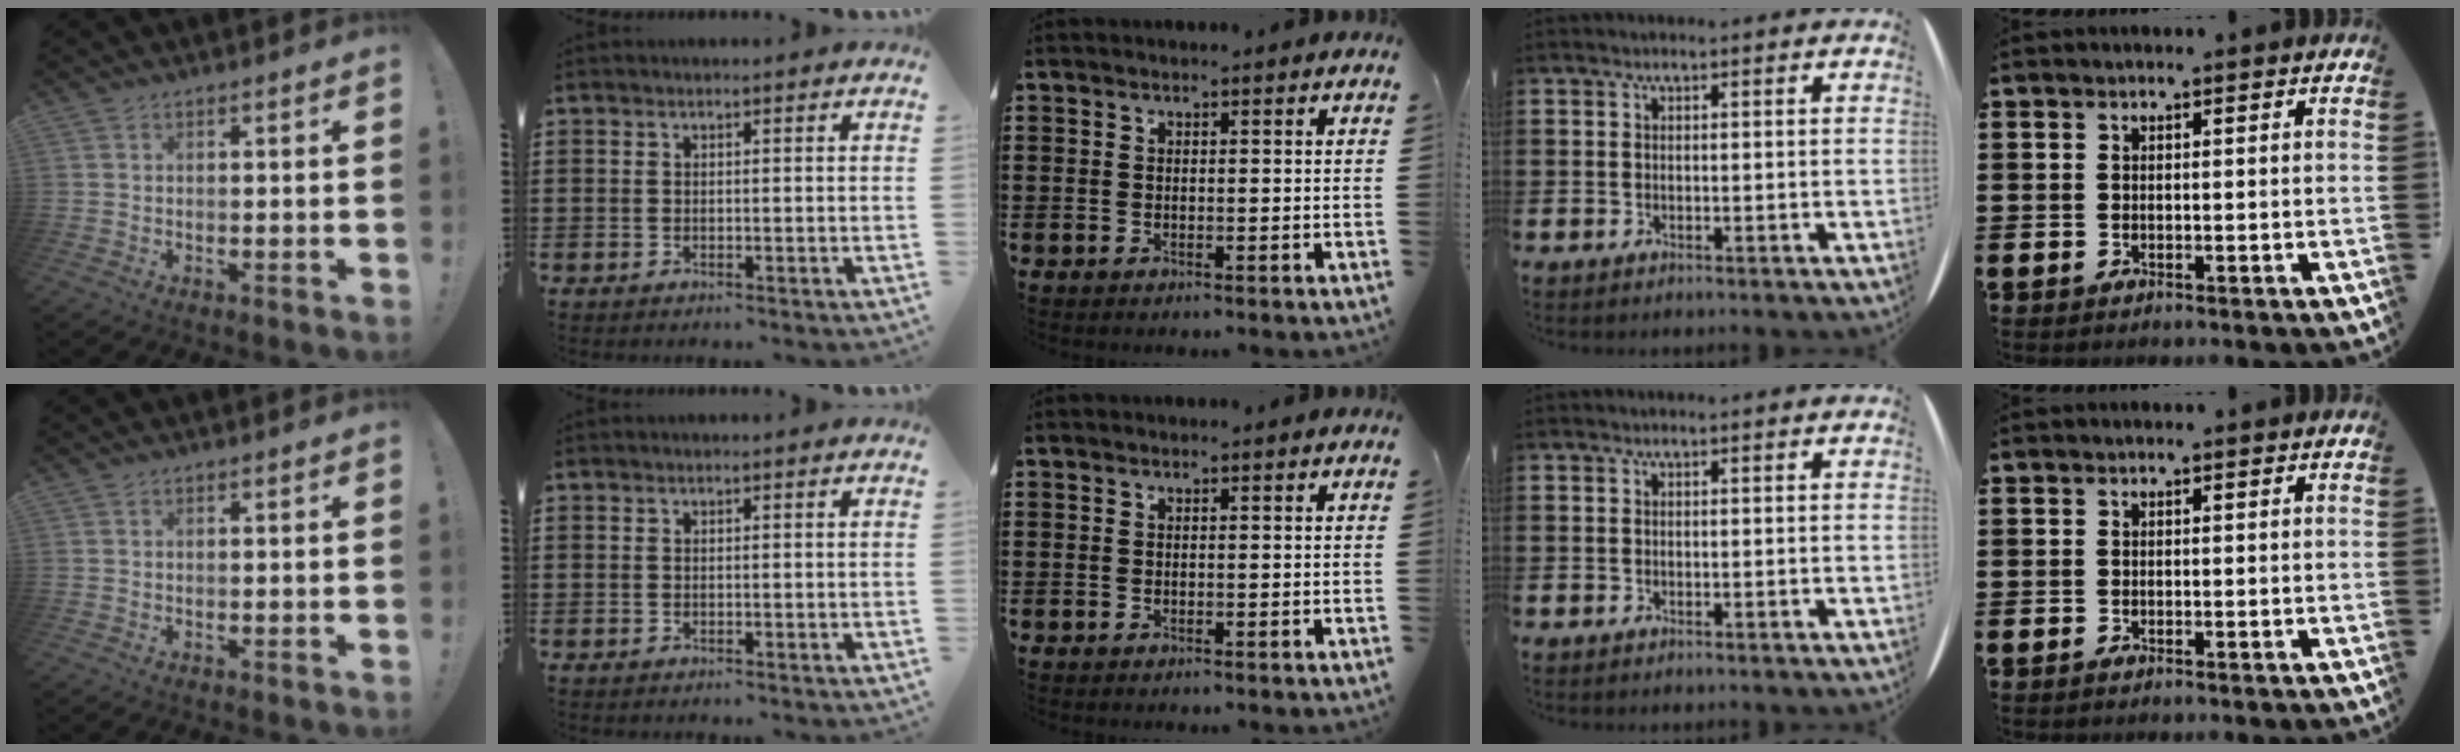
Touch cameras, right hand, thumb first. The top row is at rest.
{}